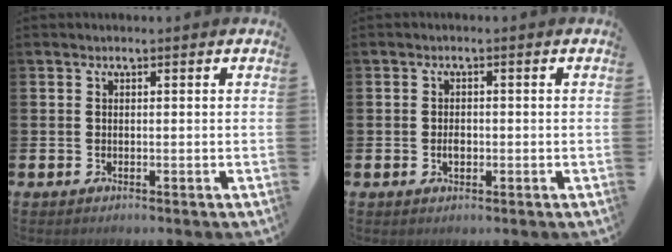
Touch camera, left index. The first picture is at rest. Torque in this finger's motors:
{"motor_torque": [0.45, 0.26, 0.01, 0.05]}